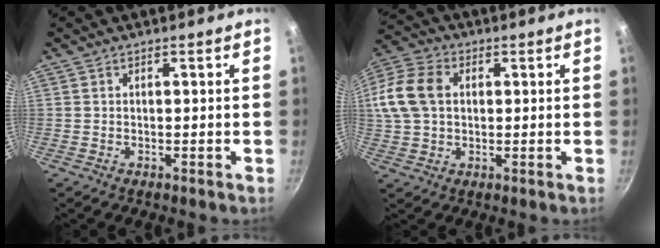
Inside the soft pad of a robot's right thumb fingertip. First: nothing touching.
{"total": 16.7, "force": [2.9, 12.5, 10.7], "torque": [-0.246, 0.033, 0.044]}